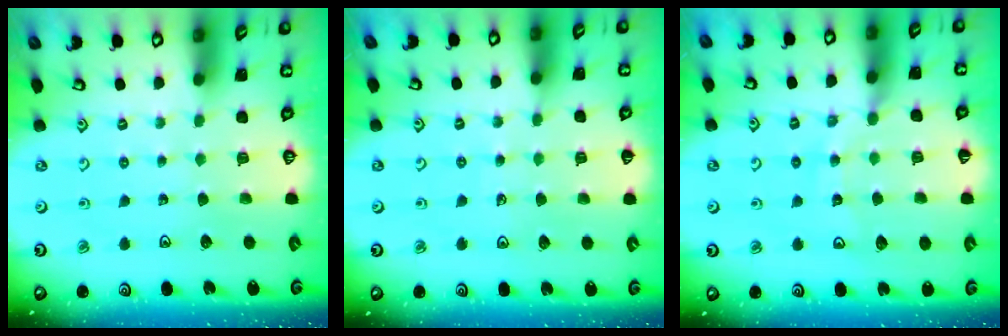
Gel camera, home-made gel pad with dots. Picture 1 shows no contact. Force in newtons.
{"total": 4.9, "press": 4.8, "slide": 0.7}
{"total": 11.8, "press": 11.7, "slide": 1.4}